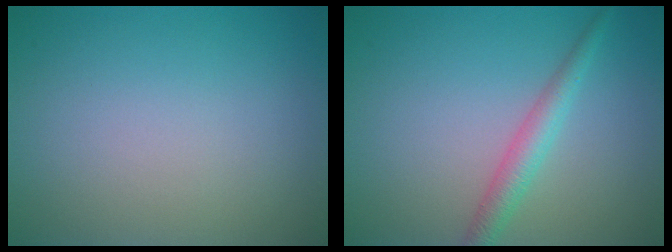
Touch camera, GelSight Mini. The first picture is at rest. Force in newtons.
{"total": 2.5, "press": 2.5, "slide": 0.1}